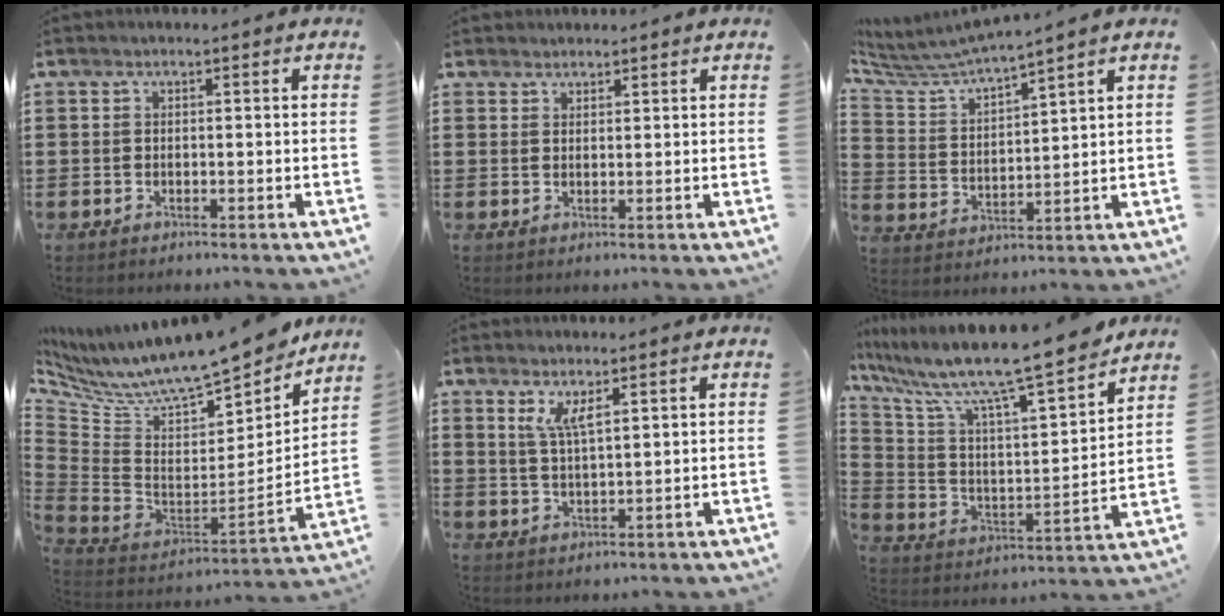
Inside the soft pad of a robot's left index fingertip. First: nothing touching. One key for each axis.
{"total": 1.8, "fx": 1.7, "fy": 0.7, "fz": -0.1, "tx": -0.002, "ty": 0.004, "tz": 0.034}
{"total": 5.3, "fx": 5.0, "fy": -0.1, "fz": 1.6, "tx": -0.059, "ty": -0.035, "tz": 0.081}
{"total": 11.2, "fx": 9.1, "fy": 2.2, "fz": 6.1, "tx": -0.135, "ty": -0.070, "tz": 0.151}
{"total": 4.0, "fx": 2.5, "fy": 1.0, "fz": 3.0, "tx": -0.066, "ty": 0.002, "tz": 0.044}
{"total": 11.9, "fx": 10.1, "fy": 0.5, "fz": 6.3, "tx": -0.154, "ty": -0.080, "tz": 0.162}